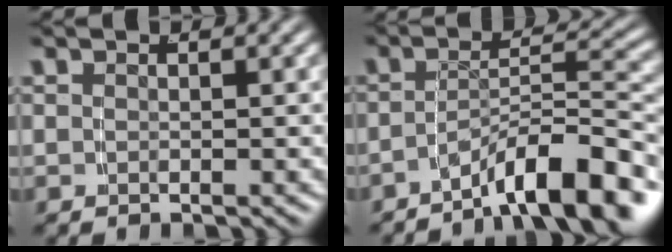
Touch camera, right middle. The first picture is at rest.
{"total": 7.8, "force": [-5.4, 1.6, 5.4], "torque": [-0.072, -0.005, -0.078]}